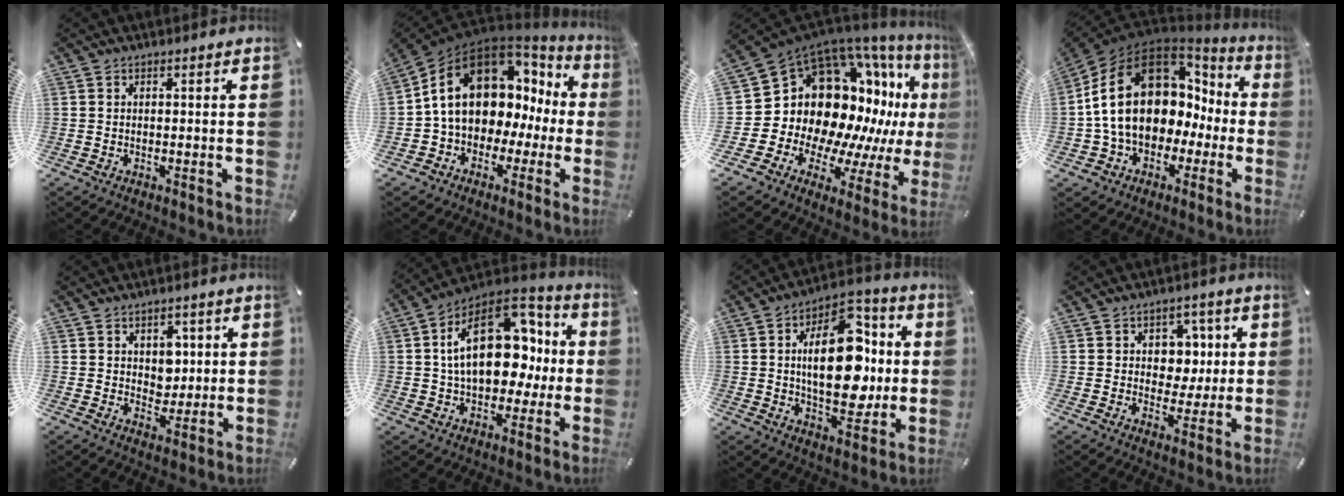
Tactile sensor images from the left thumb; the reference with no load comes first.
{"total": 14.3, "force": [3.8, 10.9, 8.4], "torque": [-0.150, -0.022, 0.068]}
{"total": 20.5, "force": [6.2, 15.4, 11.9], "torque": [-0.173, -0.119, 0.154]}
{"total": 20.3, "force": [2.7, 15.2, 13.2], "torque": [-0.264, -0.004, 0.050]}
{"total": 4.9, "force": [1.9, 4.4, 1.3], "torque": [-0.002, -0.011, 0.026]}
{"total": 22.9, "force": [4.1, 14.9, 16.9], "torque": [-0.273, -0.008, 0.075]}
{"total": 21.5, "force": [2.2, 12.4, 17.4], "torque": [-0.271, -0.006, 0.032]}
{"total": 6.8, "force": [1.5, 6.3, 2.2], "torque": [-0.019, -0.006, 0.023]}